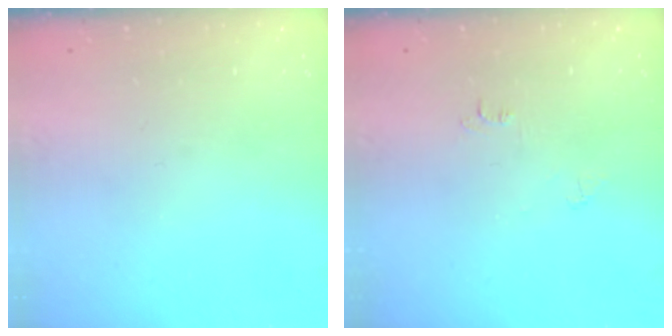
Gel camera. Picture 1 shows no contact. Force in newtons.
{"total": 3.8, "press": 3.8, "slide": 0.5}